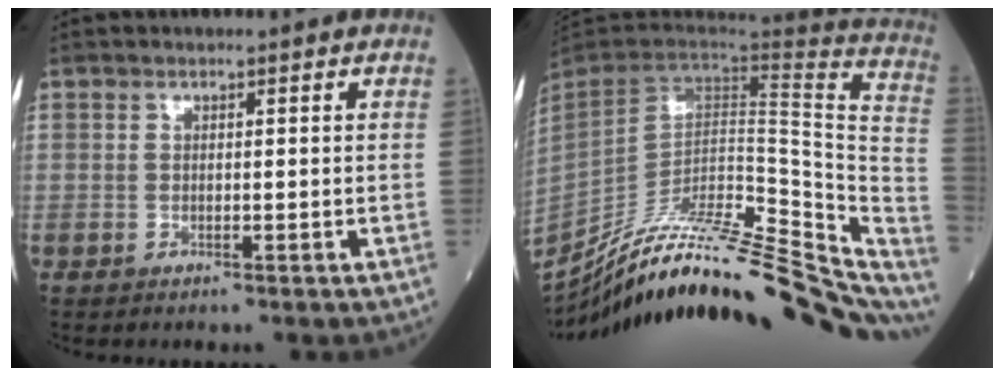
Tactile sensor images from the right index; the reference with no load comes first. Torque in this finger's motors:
{"motor_torque": [0.70, -1.43, 0.42, 0.15]}